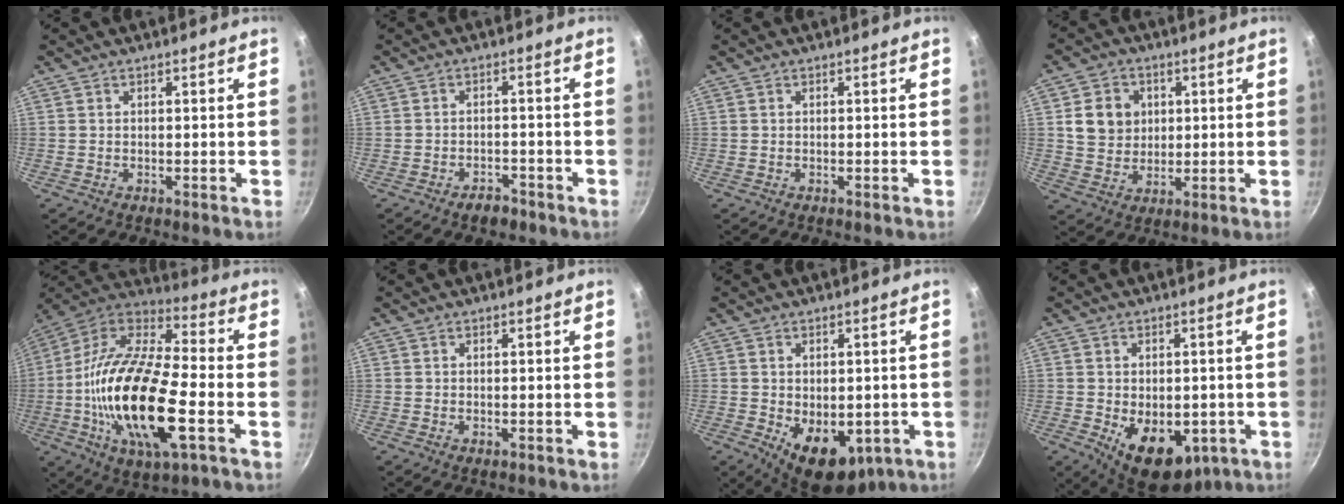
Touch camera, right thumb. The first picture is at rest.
{"total": 3.5, "force": [-2.6, 1.8, 1.5], "torque": [-0.014, 0.027, -0.031]}
{"total": 0.0}
{"total": 8.7, "force": [1.9, 7.5, 3.8], "torque": [-0.039, -0.001, 0.032]}
{"total": 26.2, "force": [-5.6, 10.2, 23.5], "torque": [-0.447, 0.020, -0.117]}
{"total": 0.6, "force": [-0.1, 0.3, 0.5], "torque": [-0.008, -0.001, -0.002]}
{"total": 12.0, "force": [-3.3, 7.7, 8.7], "torque": [-0.092, -0.015, -0.028]}
{"total": 13.6, "force": [-3.9, 8.5, 9.8], "torque": [-0.103, -0.013, -0.036]}